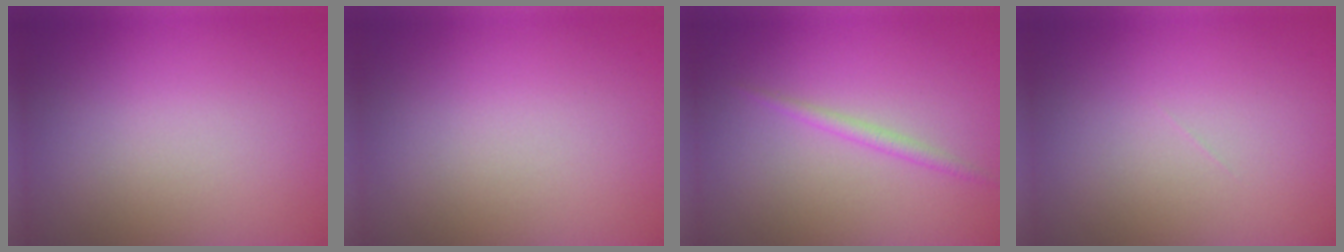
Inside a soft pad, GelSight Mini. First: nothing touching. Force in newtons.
{"total": 0.0}
{"total": 1.2, "press": 1.2, "slide": 0.1}
{"total": 0.0}